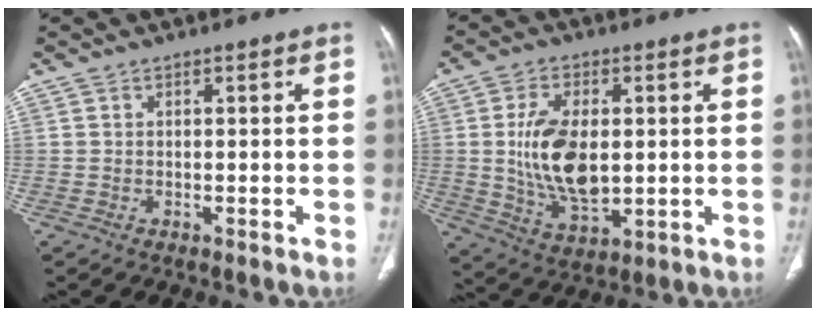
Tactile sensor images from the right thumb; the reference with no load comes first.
{"total": 13.4, "force": [0.7, 7.4, 11.2], "torque": [-0.202, -0.012, 0.023]}